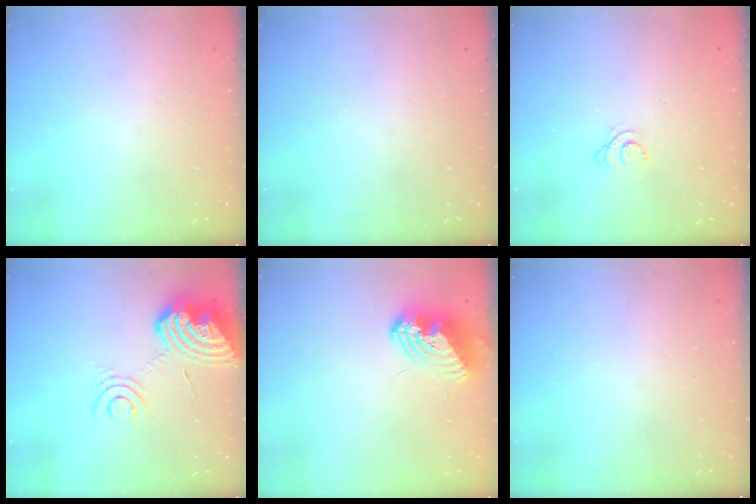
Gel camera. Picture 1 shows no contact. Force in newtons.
{"total": 0.0}
{"total": 4.1, "press": 4.1, "slide": 0.5}
{"total": 14.5, "press": 14.4, "slide": 2.0}
{"total": 10.0, "press": 10.0, "slide": 1.0}
{"total": 0.0}